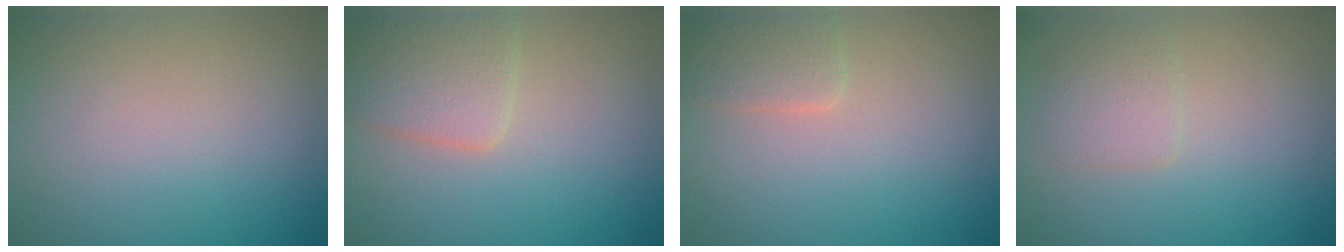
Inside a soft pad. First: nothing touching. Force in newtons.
{"total": 3.4, "press": 3.4, "slide": 0.3}
{"total": 2.1, "press": 2.1, "slide": 0.1}
{"total": 1.8, "press": 1.8, "slide": 0.1}